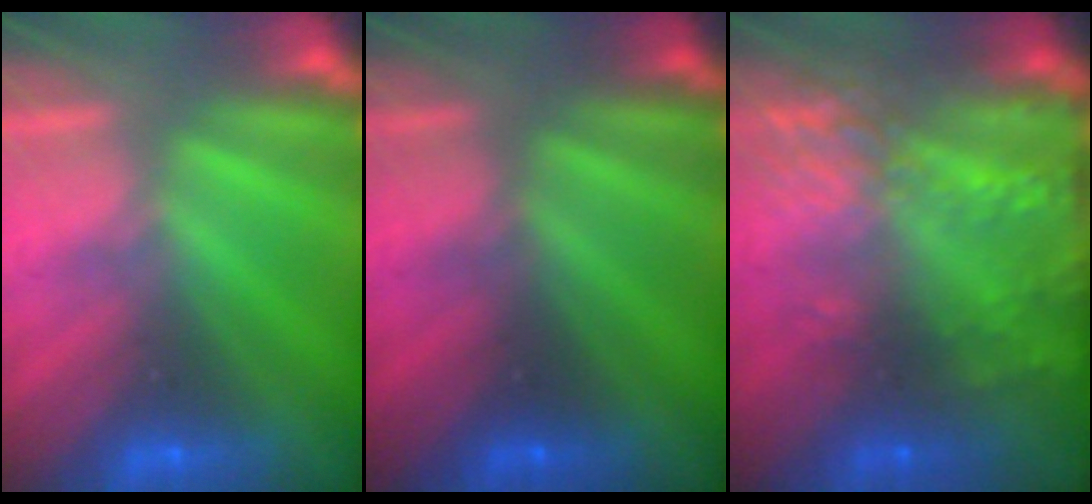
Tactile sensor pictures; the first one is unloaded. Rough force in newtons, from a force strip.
{"total": 2.4}
{"total": 7.6}